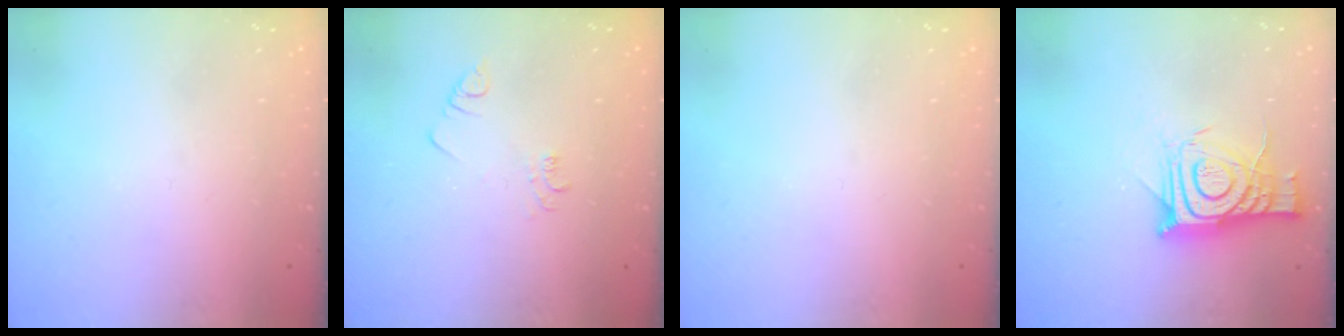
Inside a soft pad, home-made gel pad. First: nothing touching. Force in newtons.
{"total": 3.3, "press": 3.3, "slide": 0.4}
{"total": 0.0}
{"total": 12.7, "press": 12.6, "slide": 1.1}